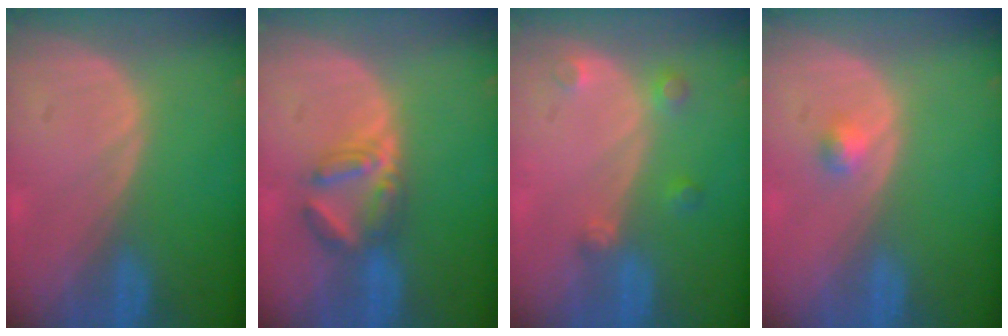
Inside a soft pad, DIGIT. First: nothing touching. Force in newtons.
{"total": 5.1, "press": 5.0, "slide": 1.1}
{"total": 2.7, "press": 2.6, "slide": 0.5}
{"total": 1.7, "press": 1.4, "slide": 0.8}